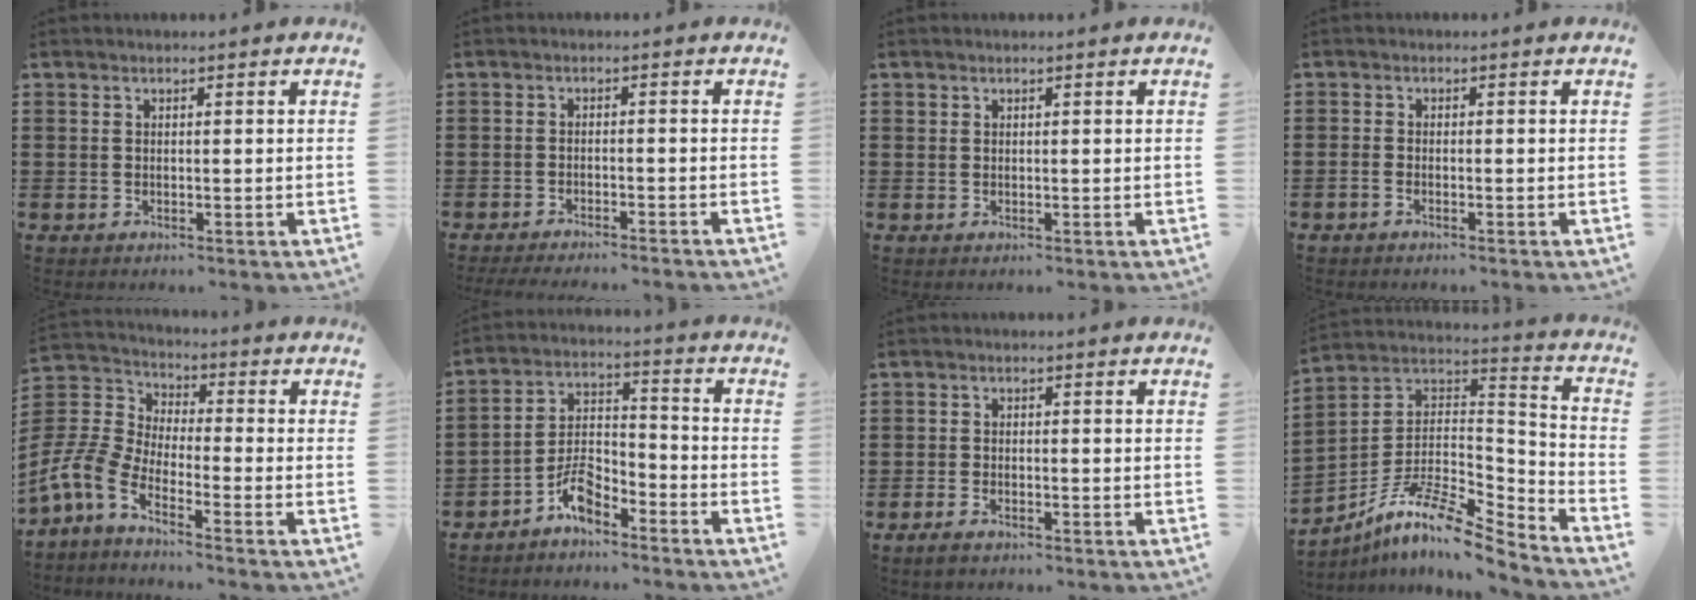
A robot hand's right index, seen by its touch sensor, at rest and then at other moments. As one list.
[{"total": 2.3, "force": [-2.2, -0.4, 0.6], "torque": [-0.009, -0.002, -0.044]}, {"total": 0.6, "force": [0.3, 0.5, 0.0], "torque": [-0.001, 0.005, 0.005]}, {"total": 0.8, "force": [-0.7, 0.0, 0.3], "torque": [-0.008, -0.005, -0.013]}, {"total": 6.3, "force": [-5.0, 2.4, 2.9], "torque": [-0.107, -0.014, -0.111]}, {"total": 6.2, "force": [-5.0, 2.2, 2.8], "torque": [-0.062, 0.009, -0.097]}, {"total": 1.2, "force": [-1.1, 0.4, 0.3], "torque": [-0.009, 0.003, -0.022]}, {"total": 10.2, "force": [-7.5, 2.3, 6.5], "torque": [-0.132, 0.004, -0.152]}]